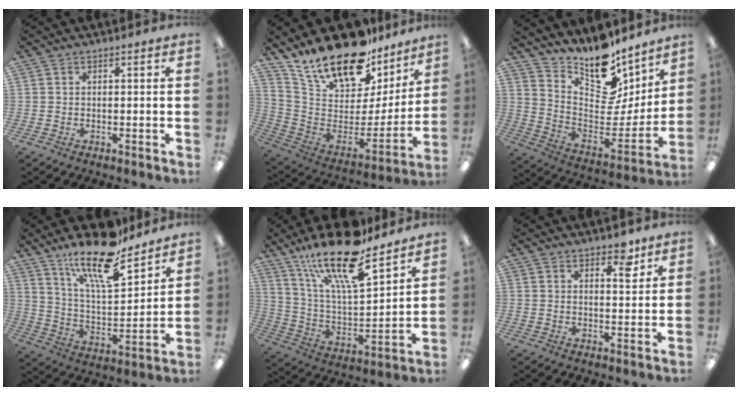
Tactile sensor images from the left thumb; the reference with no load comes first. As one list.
[{"total": 21.3, "force": [17.6, 7.6, 9.2], "torque": [-0.180, -0.130, 0.314]}, {"total": 16.2, "force": [12.9, 7.0, 6.8], "torque": [-0.101, -0.121, 0.226]}, {"total": 18.5, "force": [14.7, 5.0, 10.1], "torque": [-0.177, -0.090, 0.248]}, {"total": 21.9, "force": [16.2, 6.1, 13.4], "torque": [-0.241, -0.098, 0.275]}, {"total": 5.1, "force": [3.8, 2.0, 2.8], "torque": [-0.024, -0.024, 0.061]}]